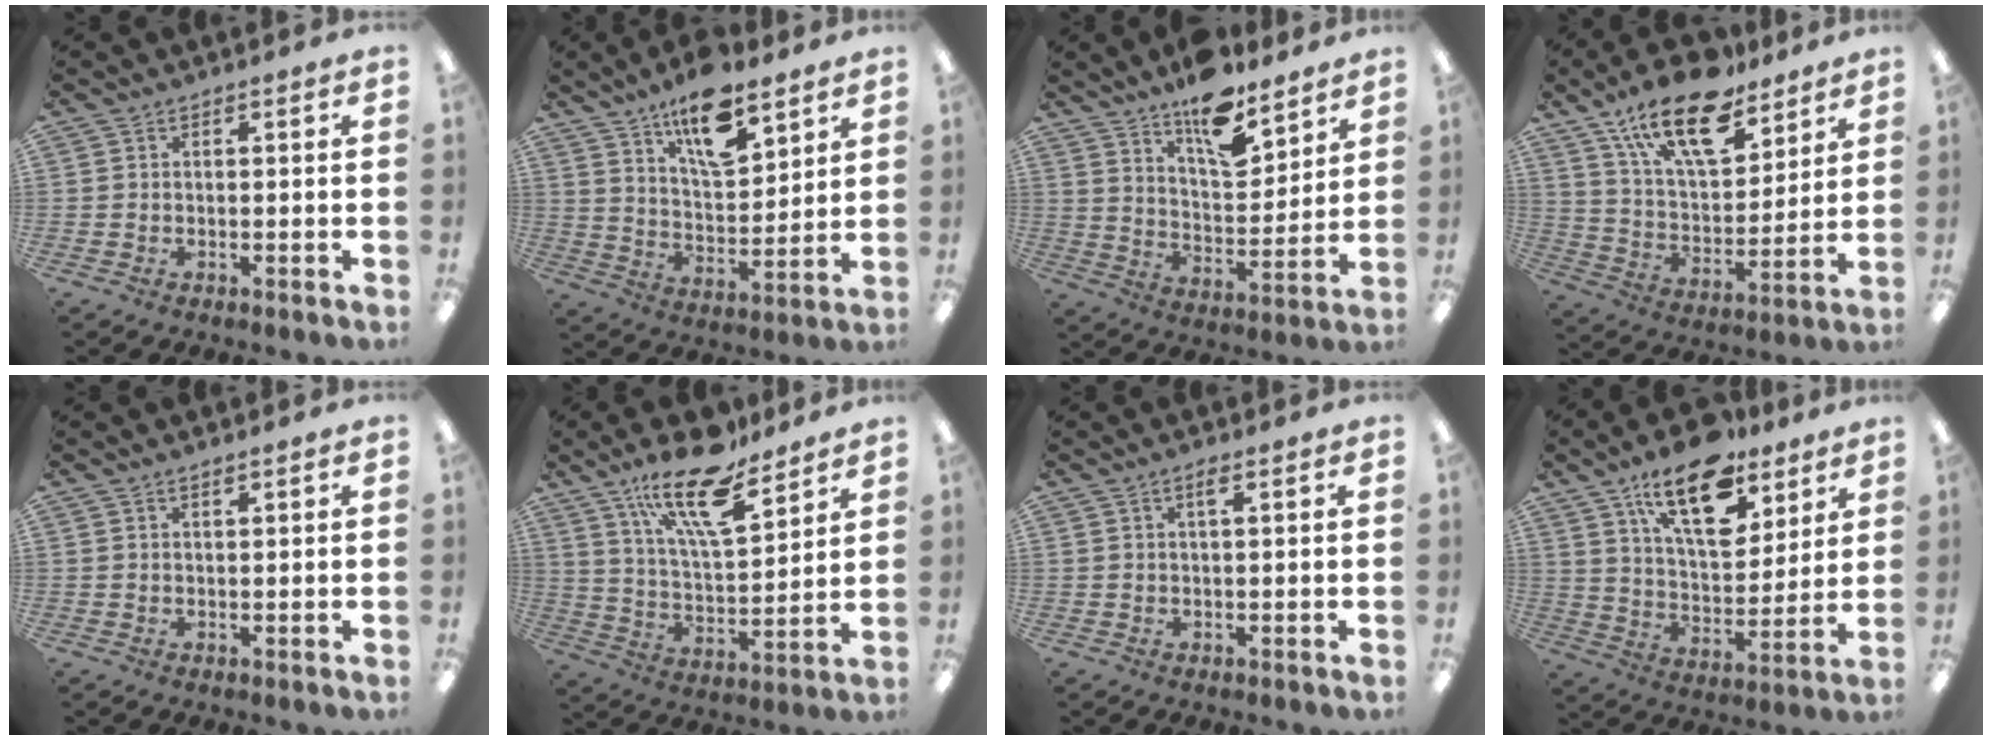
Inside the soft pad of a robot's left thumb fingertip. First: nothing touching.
{"total": 15.3, "force": [10.8, 5.8, 9.1], "torque": [-0.144, -0.059, 0.184]}
{"total": 13.0, "force": [10.4, 4.6, 6.3], "torque": [-0.091, -0.074, 0.182]}
{"total": 19.8, "force": [13.8, 8.6, 11.4], "torque": [-0.194, -0.073, 0.243]}
{"total": 1.1, "force": [1.0, 0.2, 0.5], "torque": [-0.010, -0.001, 0.017]}
{"total": 19.4, "force": [13.3, 6.6, 12.4], "torque": [-0.215, -0.073, 0.227]}
{"total": 1.8, "force": [1.0, 0.3, 1.5], "torque": [-0.024, -0.001, 0.015]}
{"total": 19.3, "force": [12.2, 9.1, 11.8], "torque": [-0.181, -0.061, 0.206]}